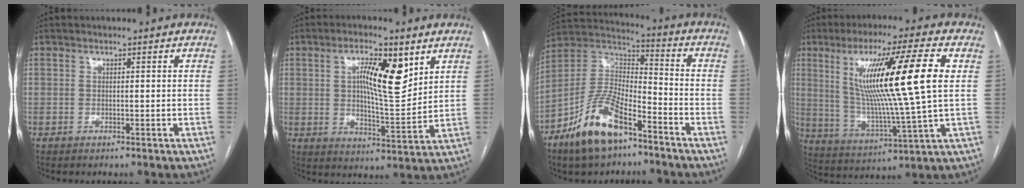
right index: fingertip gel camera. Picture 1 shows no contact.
{"total": 10.2, "force": [4.0, 2.6, 9.0], "torque": [-0.149, 0.002, 0.069]}
{"total": 13.9, "force": [-9.0, 4.9, 9.4], "torque": [-0.192, 0.010, -0.169]}
{"total": 18.4, "force": [4.4, -0.7, 17.9], "torque": [-0.317, -0.004, 0.069]}